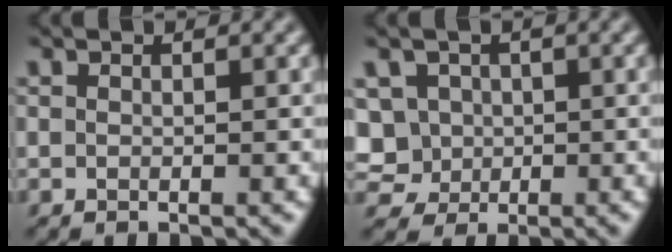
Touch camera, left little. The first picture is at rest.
{"total": 6.6, "force": [0.2, 6.0, 2.8], "torque": [-0.062, 0.031, -0.020]}